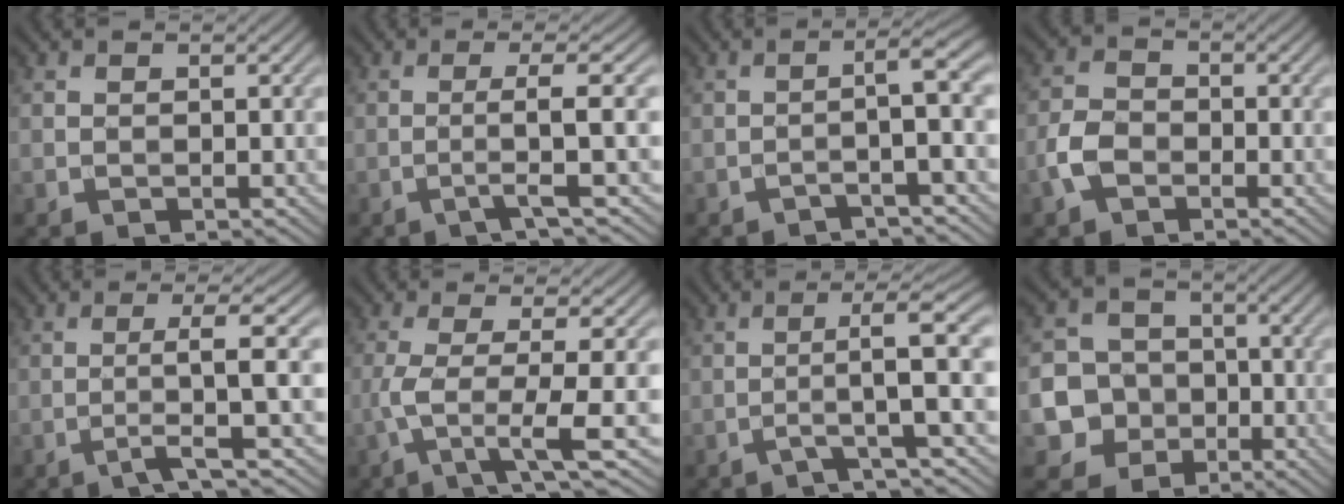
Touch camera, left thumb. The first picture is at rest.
{"total": 4.2, "force": [-0.7, 0.0, 4.1], "torque": [-0.066, 0.015, -0.032]}
{"total": 3.9, "force": [-1.3, 0.0, 3.7], "torque": [-0.053, 0.017, -0.046]}
{"total": 4.0, "force": [-2.0, 2.6, 2.2], "torque": [-0.056, 0.000, -0.051]}
{"total": 5.0, "force": [-1.1, 0.1, 4.8], "torque": [-0.078, 0.016, -0.038]}
{"total": 6.5, "force": [-1.3, 0.8, 6.3], "torque": [-0.119, 0.004, -0.034]}
{"total": 5.4, "force": [-1.3, -0.1, 5.2], "torque": [-0.081, 0.020, -0.042]}
{"total": 8.3, "force": [-2.5, 7.5, 2.3], "torque": [-0.058, -0.008, -0.077]}